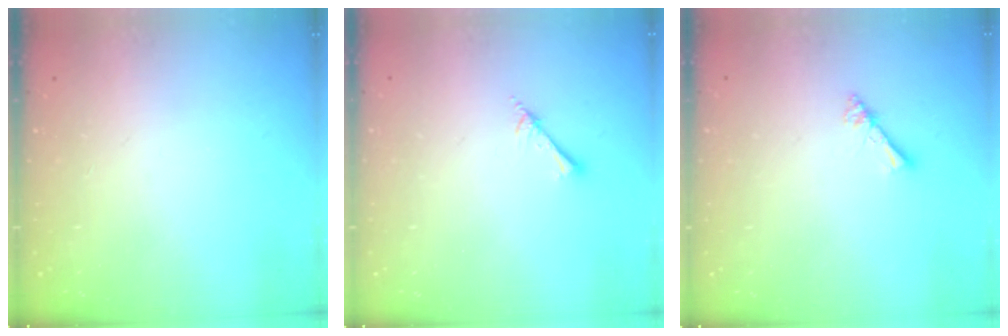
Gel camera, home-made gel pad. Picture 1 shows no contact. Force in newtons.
{"total": 2.4, "press": 2.4, "slide": 0.2}
{"total": 1.8, "press": 1.8, "slide": 0.1}